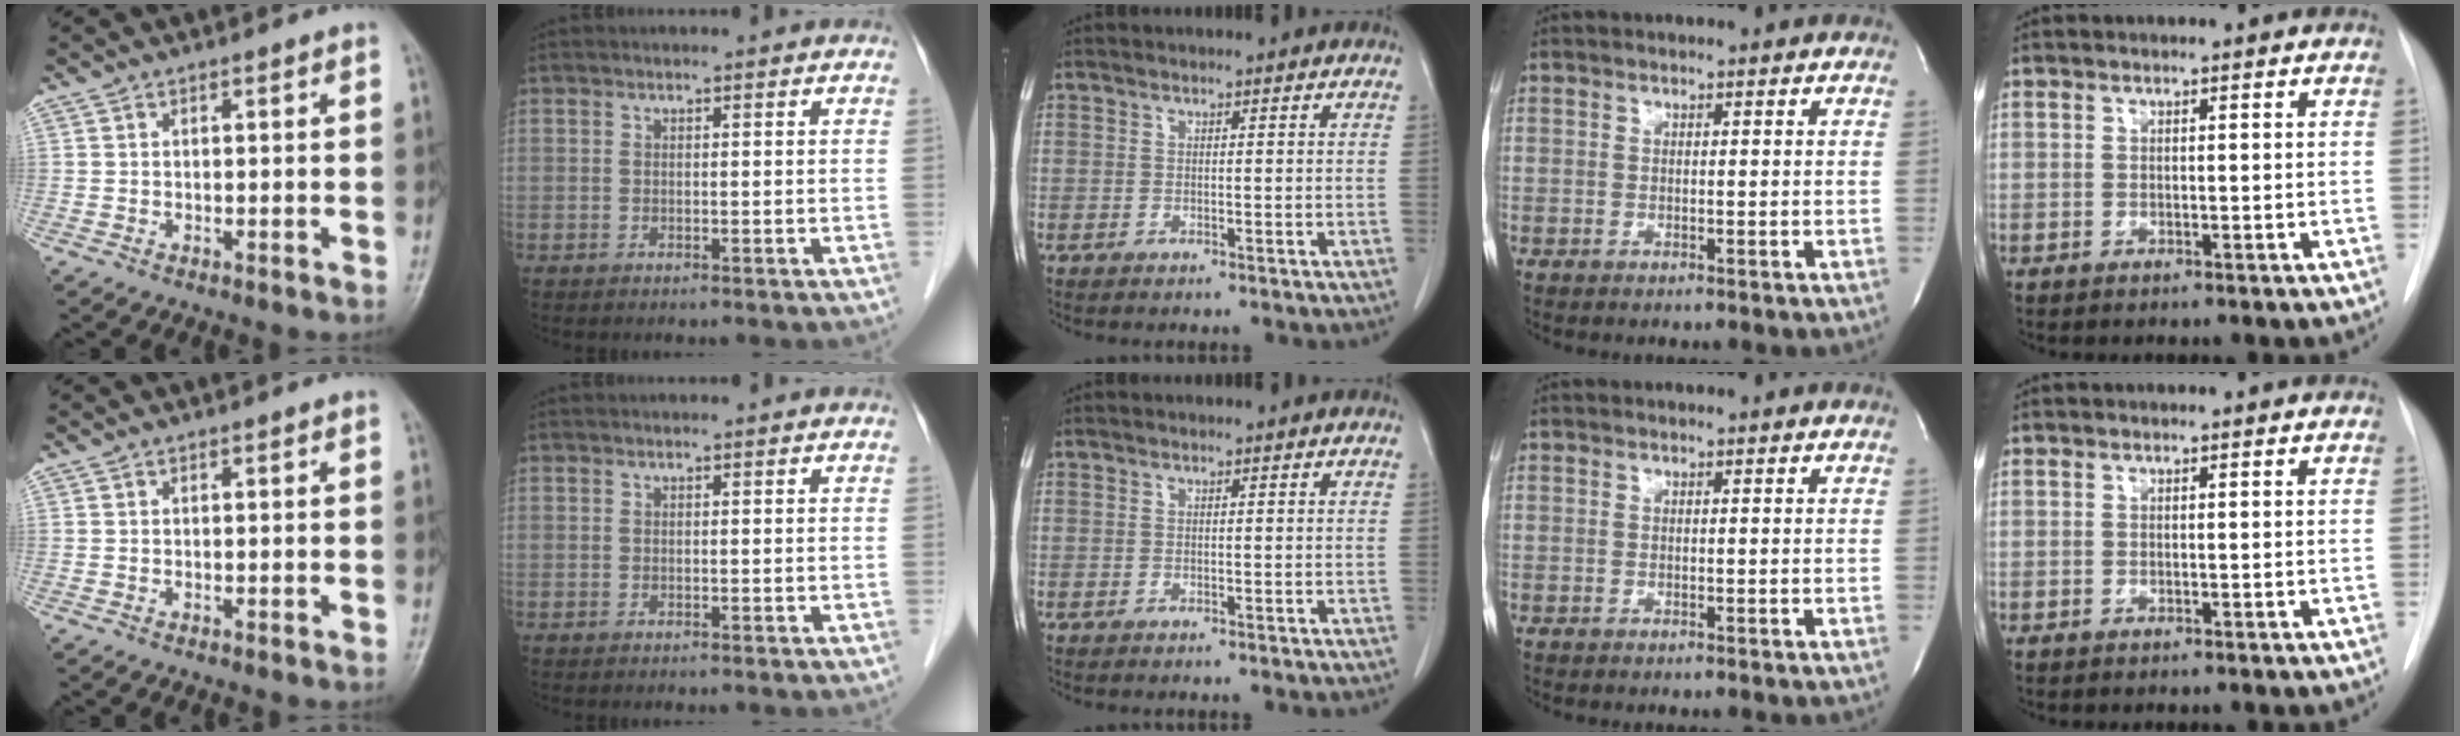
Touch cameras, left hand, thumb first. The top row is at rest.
{}